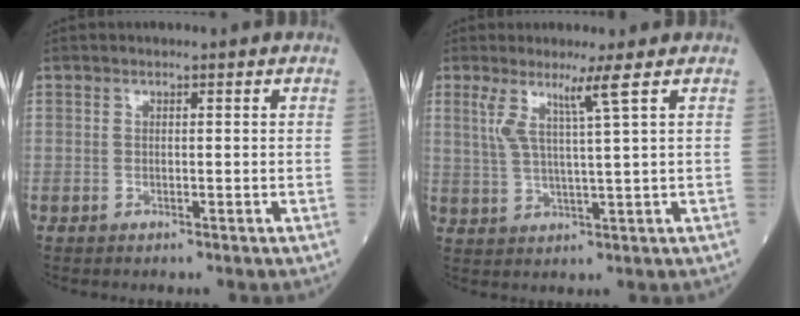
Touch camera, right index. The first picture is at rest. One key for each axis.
{"total": 5.0, "fx": 2.5, "fy": -1.3, "fz": 4.1, "tx": -0.087, "ty": -0.005, "tz": 0.053}